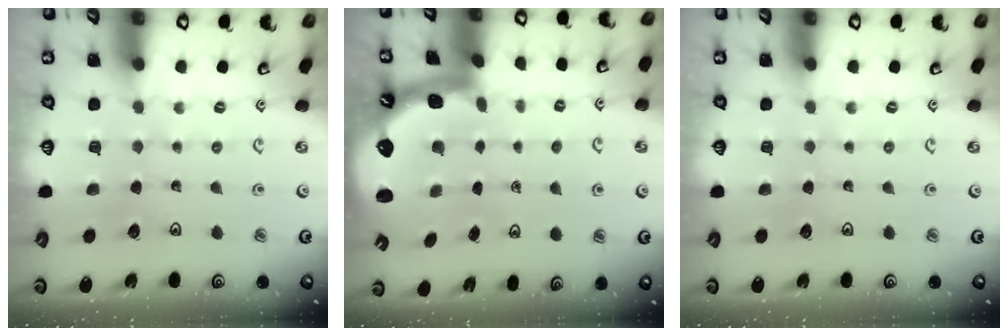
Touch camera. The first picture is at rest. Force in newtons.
{"total": 1.5, "press": 1.3, "slide": 0.6}
{"total": 0.0}